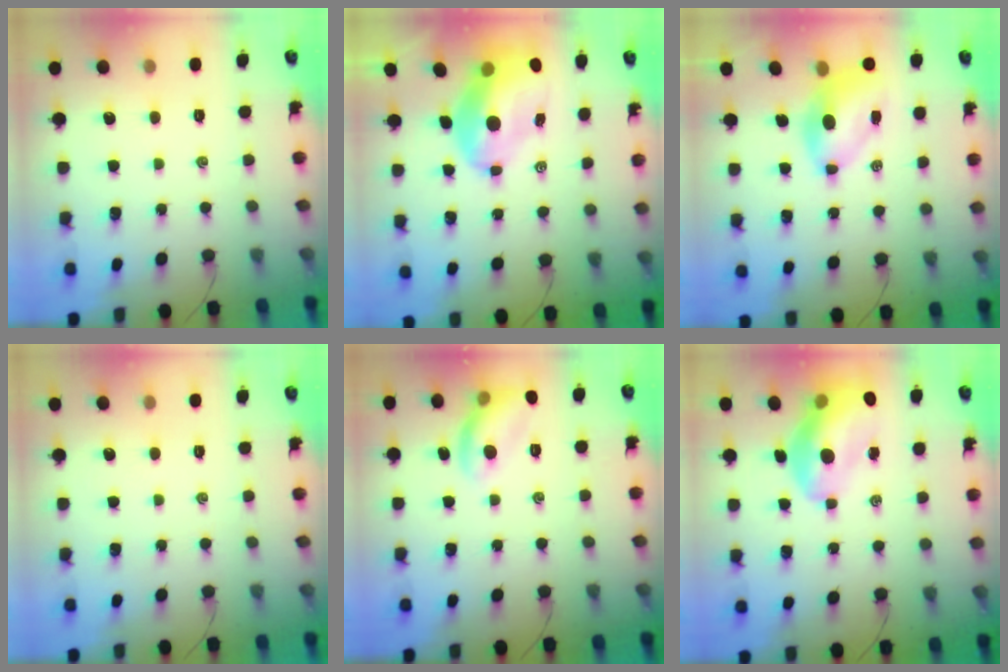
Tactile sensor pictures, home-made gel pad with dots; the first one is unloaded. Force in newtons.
{"total": 9.8, "press": 9.5, "slide": 2.6}
{"total": 6.7, "press": 6.6, "slide": 1.3}
{"total": 0.0}
{"total": 10.3, "press": 10.3, "slide": 0.2}
{"total": 13.4, "press": 12.9, "slide": 3.8}